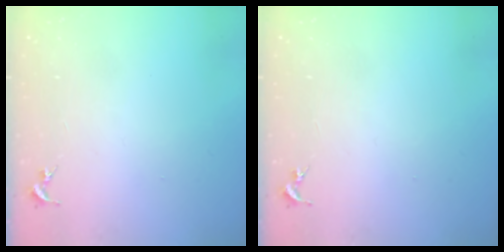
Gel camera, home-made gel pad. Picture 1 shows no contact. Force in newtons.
{"total": 0.0}